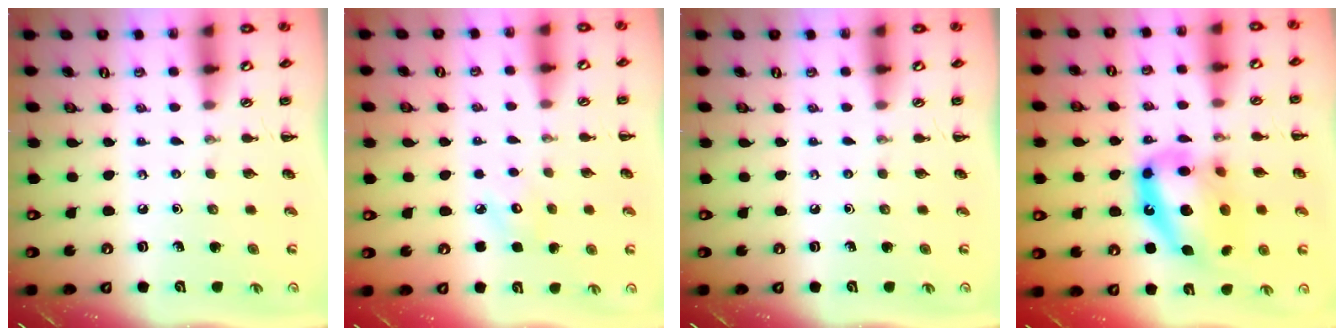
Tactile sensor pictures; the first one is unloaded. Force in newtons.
{"total": 3.9, "press": 3.8, "slide": 0.8}
{"total": 0.0}
{"total": 17.0, "press": 16.5, "slide": 4.3}